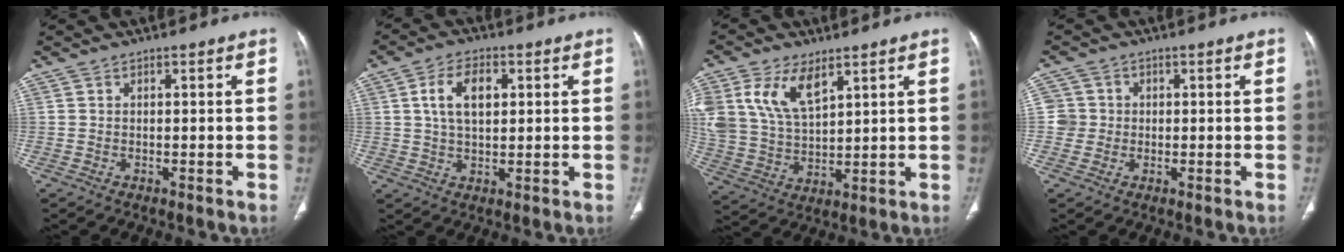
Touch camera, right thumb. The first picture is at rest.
{"total": 7.5, "force": [1.9, 4.3, 5.8], "torque": [-0.097, 0.003, 0.033]}
{"total": 12.6, "force": [6.2, 6.9, 8.6], "torque": [-0.167, -0.015, 0.134]}
{"total": 3.6, "force": [0.0, 3.6, 0.1], "torque": [0.026, 0.009, -0.004]}